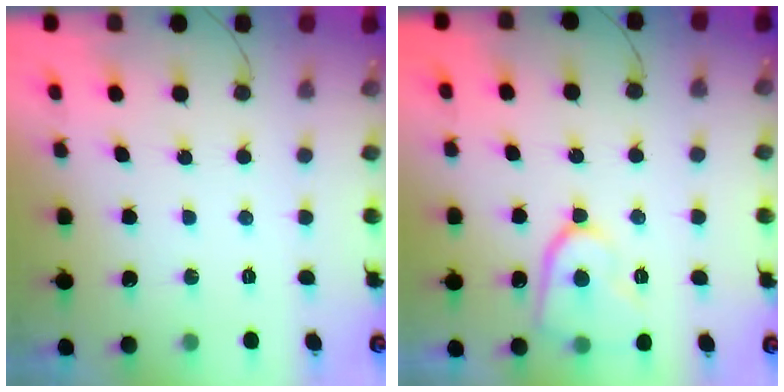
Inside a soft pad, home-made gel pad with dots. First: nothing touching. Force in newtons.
{"total": 11.4, "press": 11.3, "slide": 1.5}